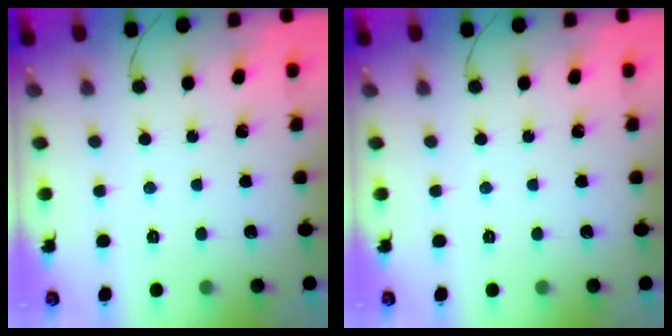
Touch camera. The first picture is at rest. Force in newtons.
{"total": 0.0}